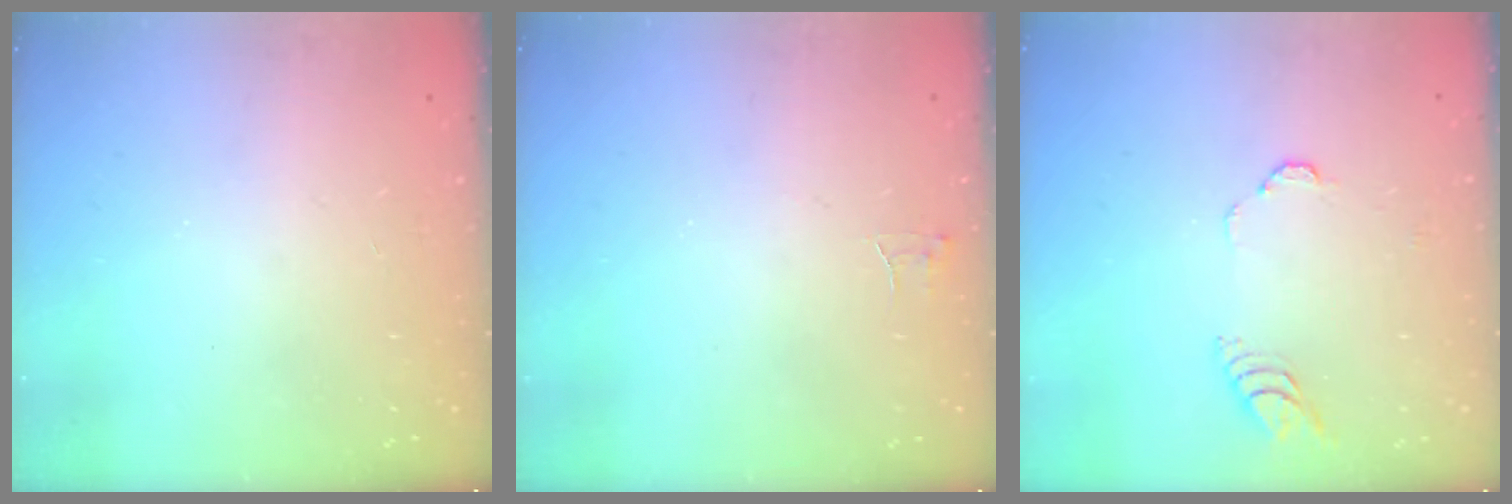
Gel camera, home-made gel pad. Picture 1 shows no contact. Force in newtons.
{"total": 2.8, "press": 2.8, "slide": 0.2}
{"total": 4.3, "press": 4.3, "slide": 0.3}